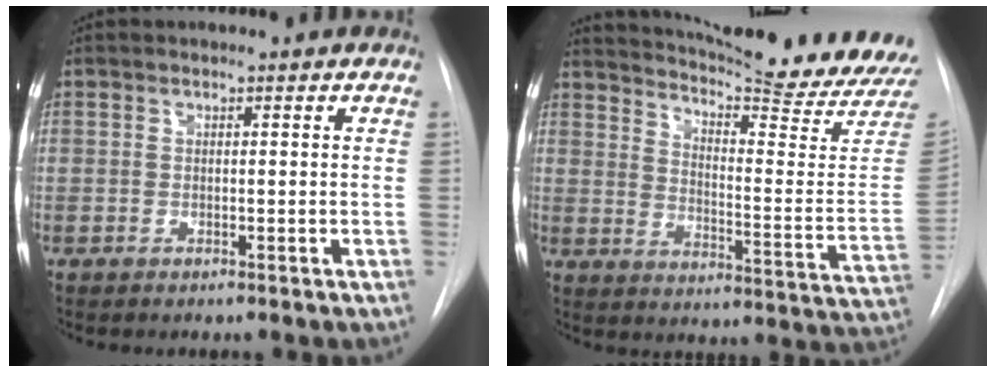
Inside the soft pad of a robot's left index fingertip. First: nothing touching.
{"total": 24.1, "force": [22.6, 0.2, 8.3], "torque": [-0.137, -0.119, 0.283]}